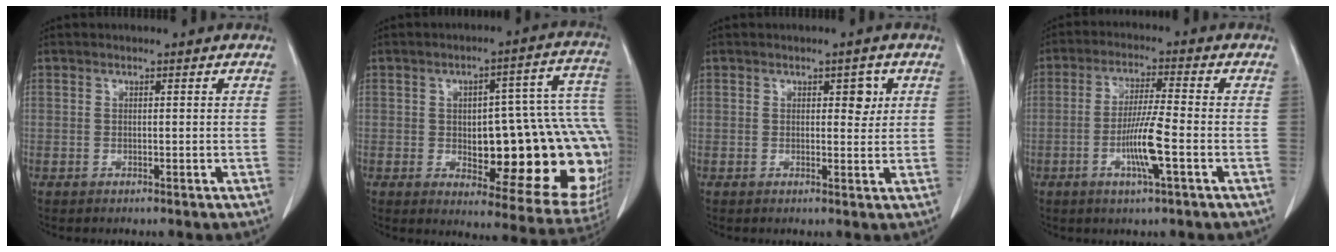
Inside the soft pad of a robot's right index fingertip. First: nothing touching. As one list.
[{"total": 24.7, "force": [-2.4, 7.1, 23.5], "torque": [-0.212, 0.035, -0.004]}, {"total": 2.7, "force": [1.0, 1.4, 2.1], "torque": [-0.022, 0.002, 0.013]}, {"total": 7.6, "force": [-2.4, -0.1, 7.2], "torque": [-0.137, -0.006, -0.047]}]